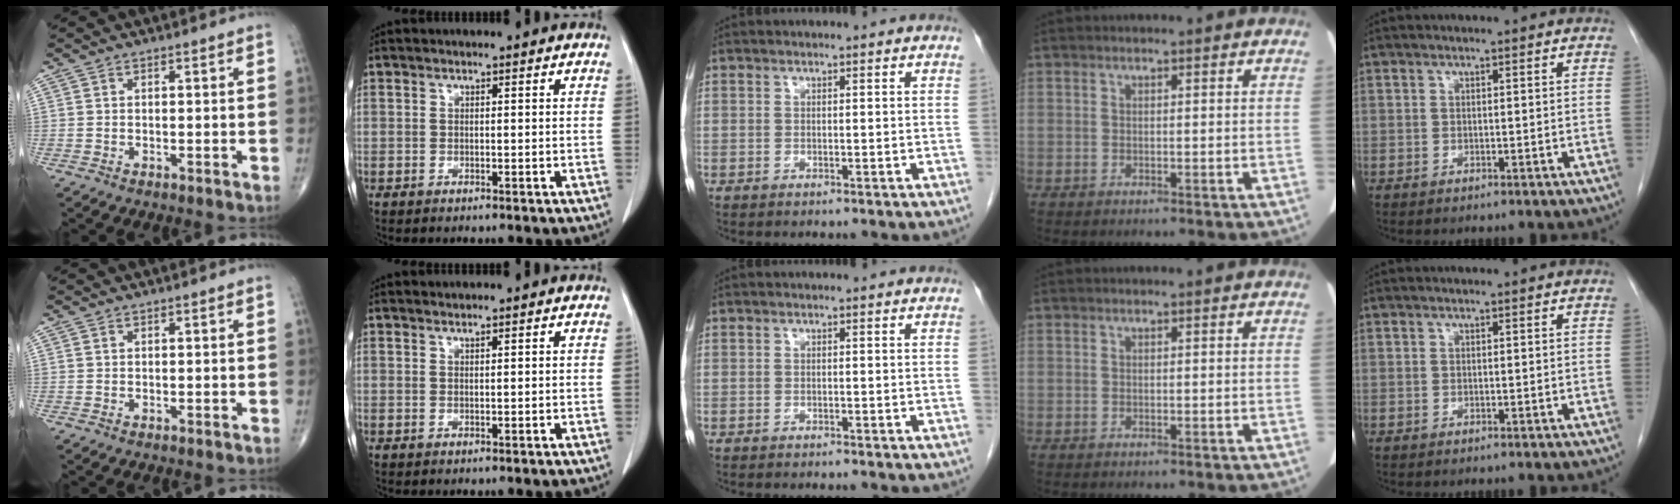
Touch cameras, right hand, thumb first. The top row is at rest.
{"index": {"total": 0.7, "force": [0.6, 0.2, 0.2], "torque": [-0.007, 0.004, 0.013]}, "middle": {"total": 1.6, "force": [-1.5, 0.1, 0.7], "torque": [-0.011, -0.001, -0.018]}}